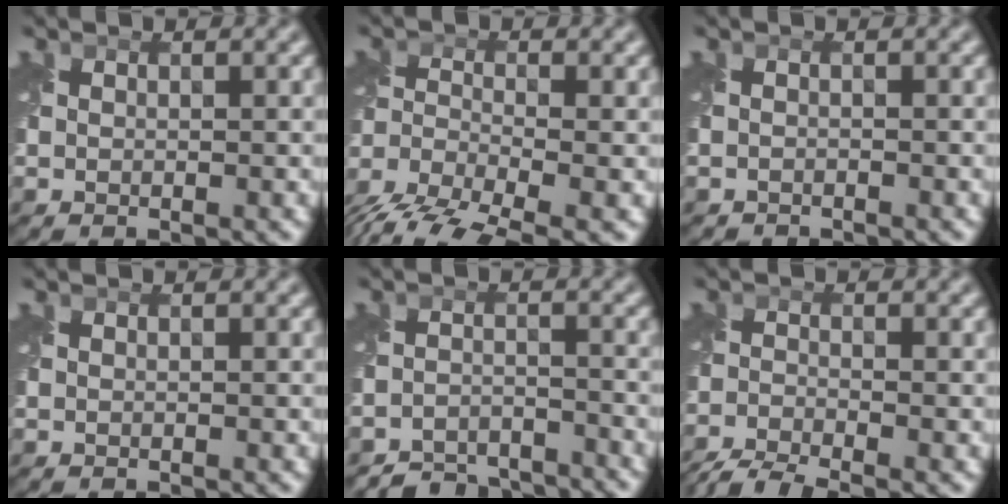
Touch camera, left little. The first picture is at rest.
{"total": 7.4, "force": [-5.8, 2.3, 4.0], "torque": [-0.079, -0.015, -0.116]}
{"total": 1.3, "force": [-1.3, 0.1, -0.2], "torque": [0.003, -0.011, -0.023]}
{"total": 0.0}
{"total": 4.8, "force": [-4.7, 1.1, 0.4], "torque": [-0.005, -0.012, -0.082]}
{"total": 5.1, "force": [-4.5, 0.7, 2.2], "torque": [-0.045, -0.027, -0.093]}